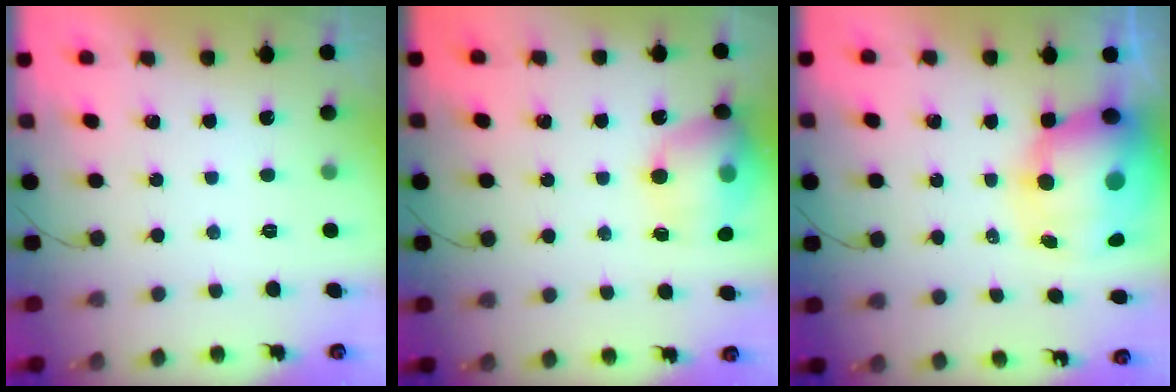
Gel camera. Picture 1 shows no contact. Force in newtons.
{"total": 16.3, "press": 16.1, "slide": 2.4}
{"total": 16.2, "press": 15.6, "slide": 4.3}